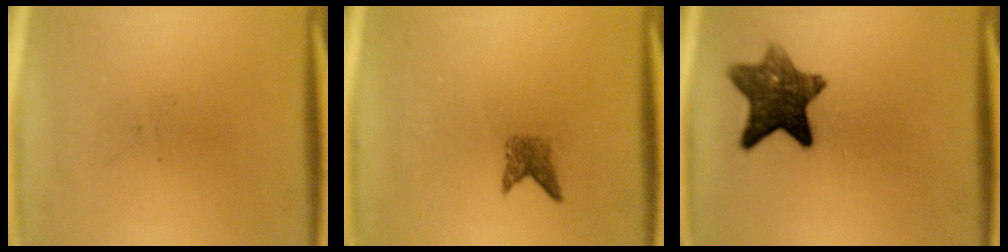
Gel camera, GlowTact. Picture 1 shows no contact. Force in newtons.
{"total": 1.9}
{"total": 9.2}